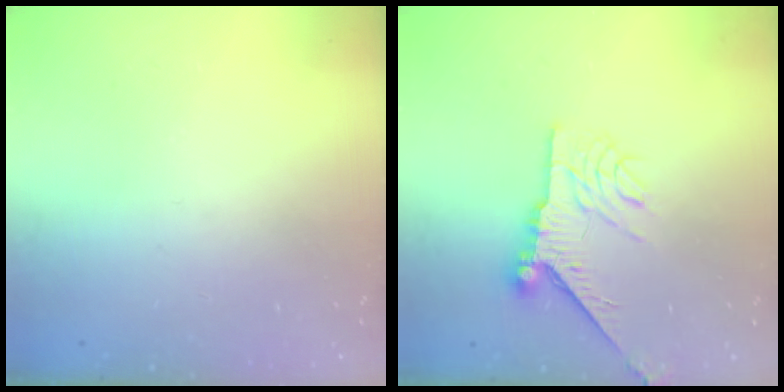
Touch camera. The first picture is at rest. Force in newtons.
{"total": 9.6, "press": 9.5, "slide": 1.0}